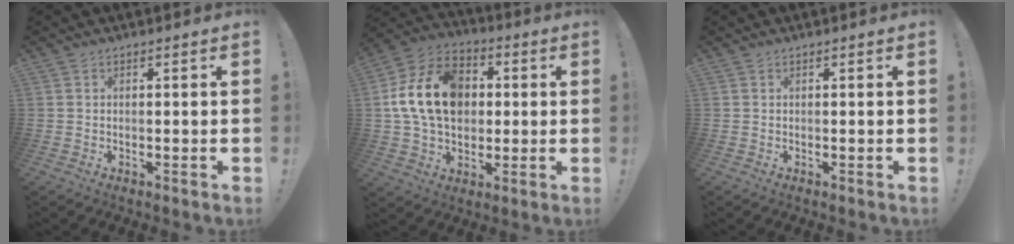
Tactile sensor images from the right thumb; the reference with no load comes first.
{"total": 19.7, "force": [2.9, 14.6, 12.9], "torque": [-0.217, 0.007, 0.059]}
{"total": 0.0}